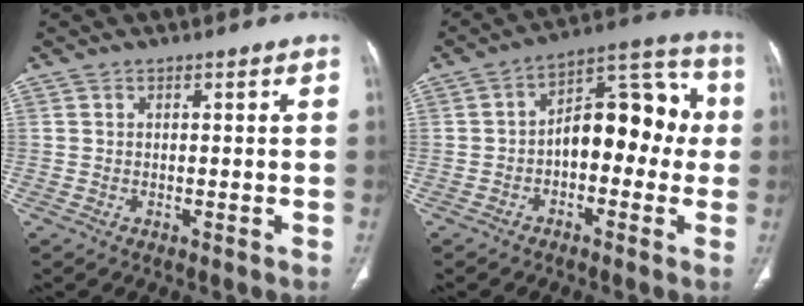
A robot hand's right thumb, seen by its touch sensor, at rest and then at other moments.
{"total": 14.2, "force": [-0.8, 8.3, 11.4], "torque": [-0.119, 0.052, -0.025]}